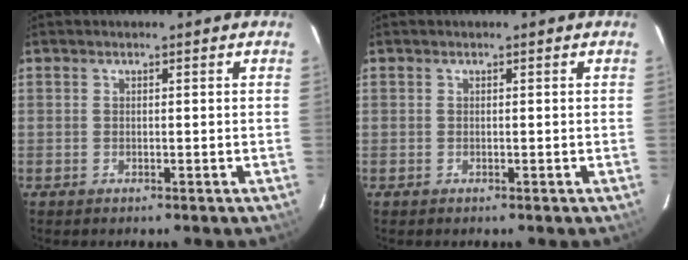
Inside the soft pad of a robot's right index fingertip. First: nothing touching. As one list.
[{"total": 0.0}]